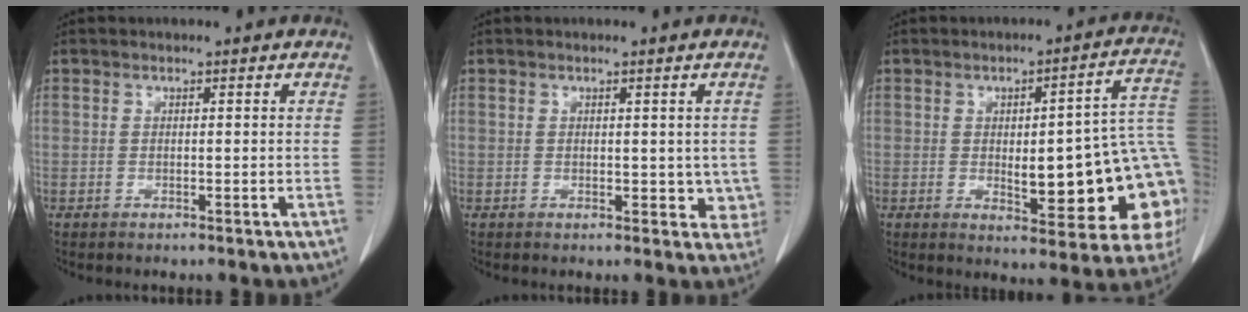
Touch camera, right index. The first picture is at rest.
{"total": 3.2, "force": [0.1, 2.1, 2.4], "torque": [-0.010, -0.003, 0.002]}
{"total": 19.4, "force": [-2.5, 5.2, 18.5], "torque": [-0.157, 0.030, -0.013]}